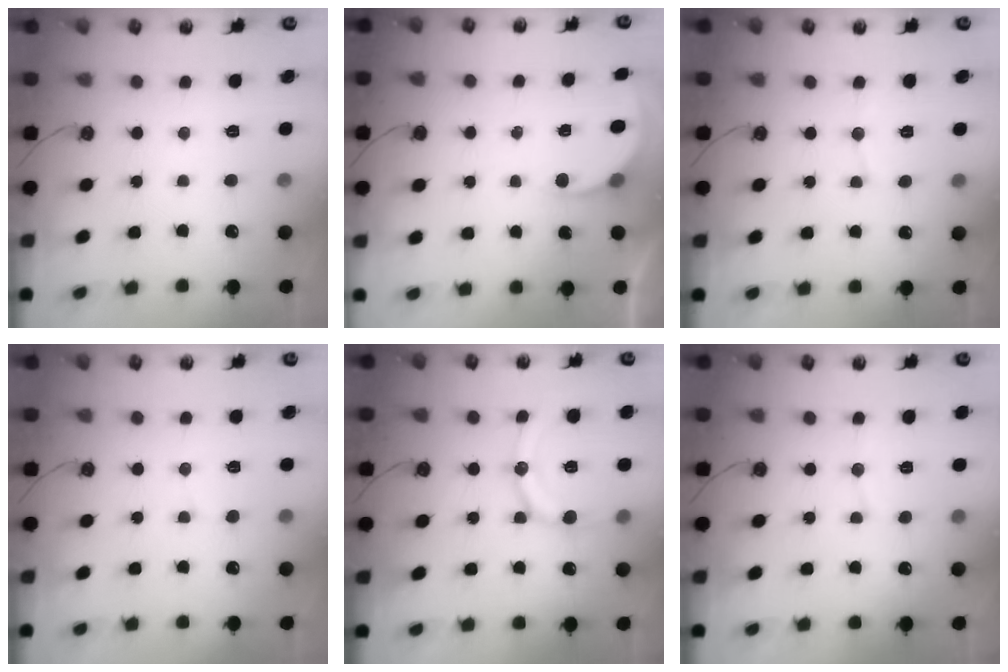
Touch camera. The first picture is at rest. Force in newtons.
{"total": 2.9, "press": 2.9, "slide": 0.2}
{"total": 5.6, "press": 5.6, "slide": 0.4}
{"total": 6.5, "press": 6.5, "slide": 0.5}
{"total": 13.8, "press": 13.5, "slide": 2.7}
{"total": 4.8, "press": 4.7, "slide": 0.6}